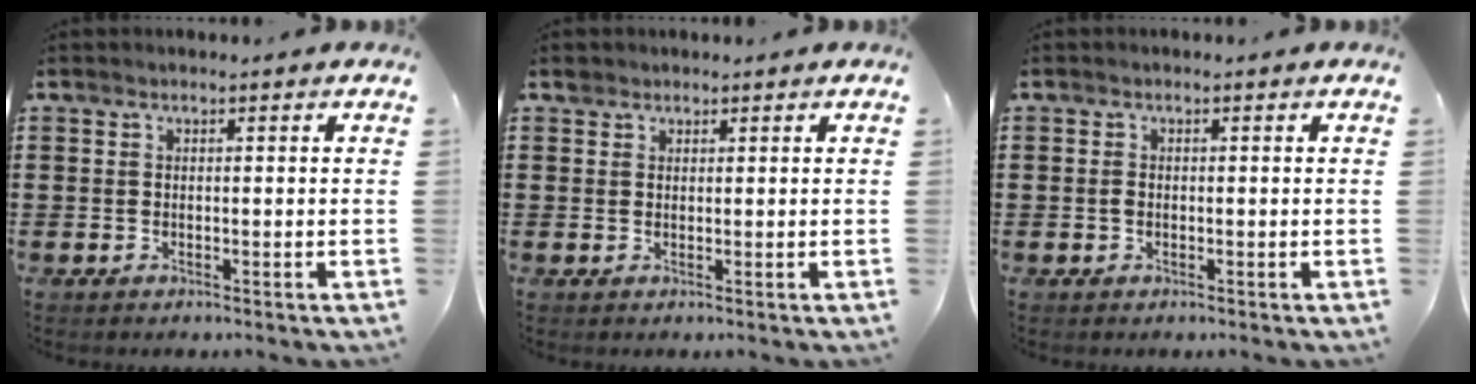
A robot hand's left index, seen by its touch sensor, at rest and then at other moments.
{"total": 1.1, "force": [0.9, 0.6, 0.1], "torque": [-0.004, 0.003, 0.017]}
{"total": 0.9, "force": [-0.2, 0.5, 0.7], "torque": [-0.016, -0.001, -0.004]}